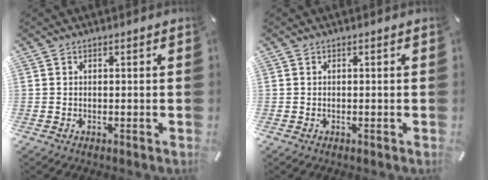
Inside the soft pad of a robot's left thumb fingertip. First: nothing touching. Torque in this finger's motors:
{"motor_torque": [-0.06, 0.01, -0.06, -0.03, 0.00]}